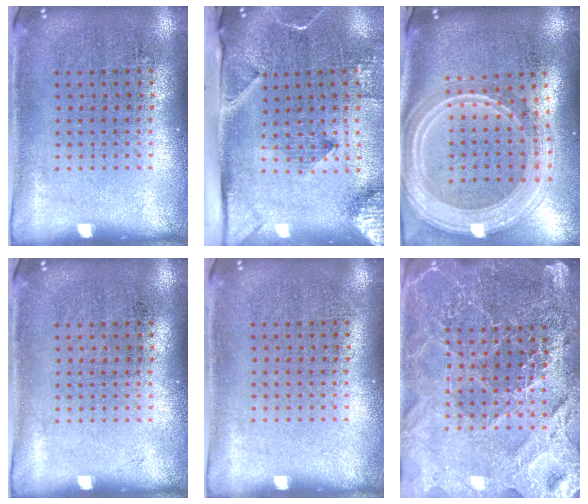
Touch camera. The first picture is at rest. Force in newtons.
{"total": 3.2, "press": 2.3, "slide": 2.3}
{"total": 3.0, "press": 2.4, "slide": 1.8}
{"total": 0.0}
{"total": 0.0}
{"total": 4.7, "press": 4.3, "slide": 1.8}